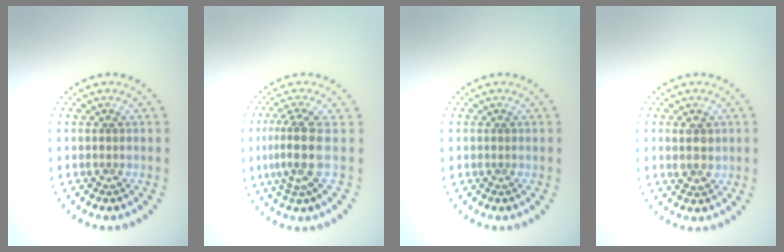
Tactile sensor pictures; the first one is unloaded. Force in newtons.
{"total": 3.5, "press": 2.5, "slide": 2.4}
{"total": 0.0}
{"total": 2.3, "press": 2.2, "slide": 0.8}